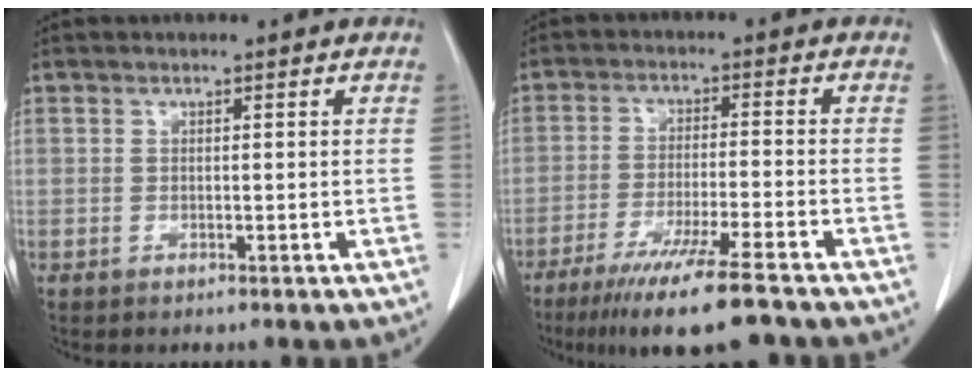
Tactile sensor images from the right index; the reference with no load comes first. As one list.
[{"total": 12.3, "force": [-9.3, -0.1, 8.0], "torque": [-0.132, -0.036, -0.151]}]